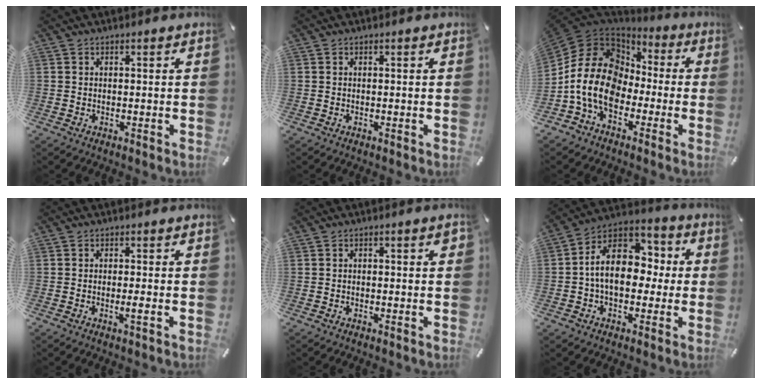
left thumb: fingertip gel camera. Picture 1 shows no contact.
{"total": 0.0}
{"total": 16.2, "force": [-4.0, 12.7, 9.2], "torque": [-0.217, 0.022, -0.077]}
{"total": 2.1, "force": [-0.5, 0.2, 2.0], "torque": [-0.034, -0.004, -0.009]}
{"total": 1.5, "force": [0.0, 0.6, 1.4], "torque": [-0.026, 0.002, -0.002]}
{"total": 14.6, "force": [-0.3, 10.6, 10.0], "torque": [-0.176, 0.004, -0.006]}